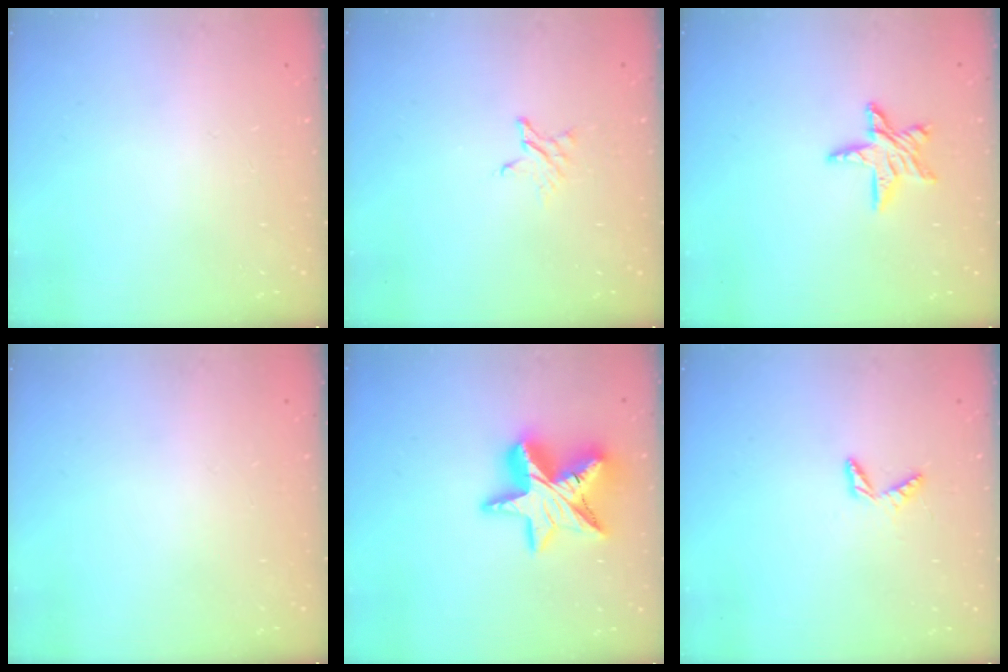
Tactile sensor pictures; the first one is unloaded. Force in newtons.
{"total": 2.3, "press": 2.3, "slide": 0.2}
{"total": 9.7, "press": 9.6, "slide": 0.9}
{"total": 0.0}
{"total": 20.0, "press": 19.9, "slide": 1.7}
{"total": 4.8, "press": 4.7, "slide": 0.4}